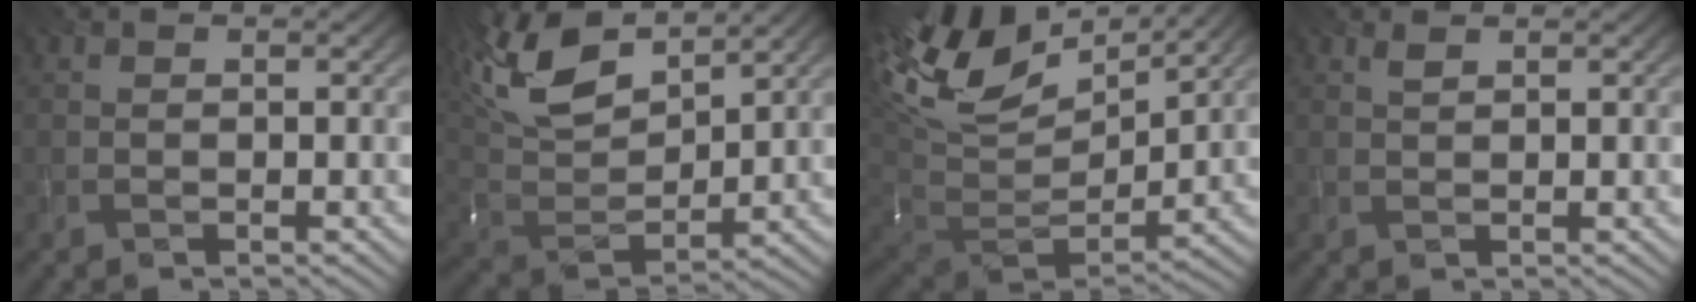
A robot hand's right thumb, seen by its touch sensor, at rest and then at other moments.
{"total": 14.1, "force": [8.9, 5.8, 9.3], "torque": [-0.233, 0.031, 0.165]}
{"total": 14.6, "force": [6.5, 8.6, 9.9], "torque": [-0.237, 0.023, 0.118]}
{"total": 0.9, "force": [0.7, 0.2, 0.5], "torque": [-0.018, 0.001, 0.015]}